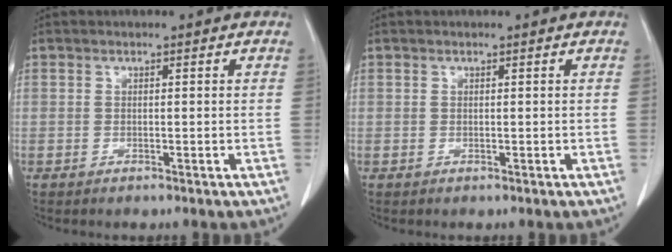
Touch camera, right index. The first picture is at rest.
{"total": 0.0}